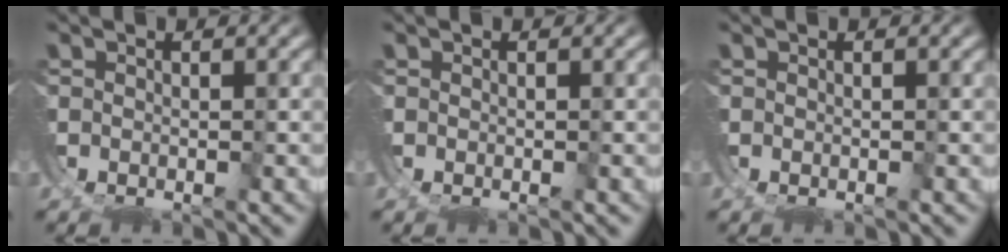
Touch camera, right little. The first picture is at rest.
{"total": 0.0}
{"total": 0.0}